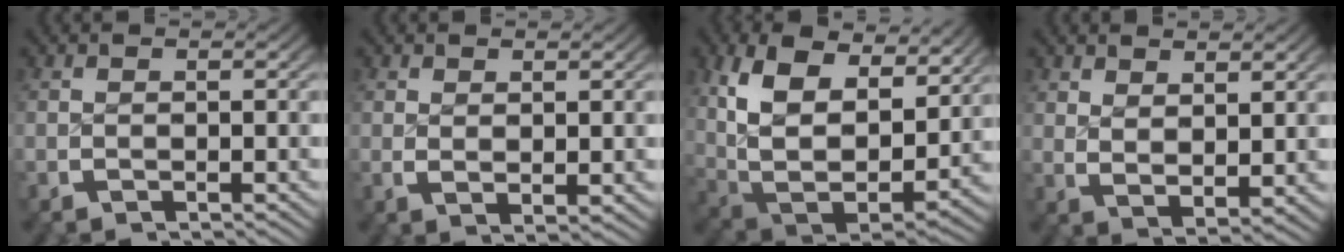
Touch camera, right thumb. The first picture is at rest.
{"total": 1.4, "force": [0.8, 0.5, 1.0], "torque": [-0.019, -0.008, 0.022]}
{"total": 13.5, "force": [0.8, 9.5, 9.6], "torque": [-0.240, -0.068, 0.040]}
{"total": 3.1, "force": [1.7, 1.5, 2.1], "torque": [-0.037, -0.013, 0.044]}